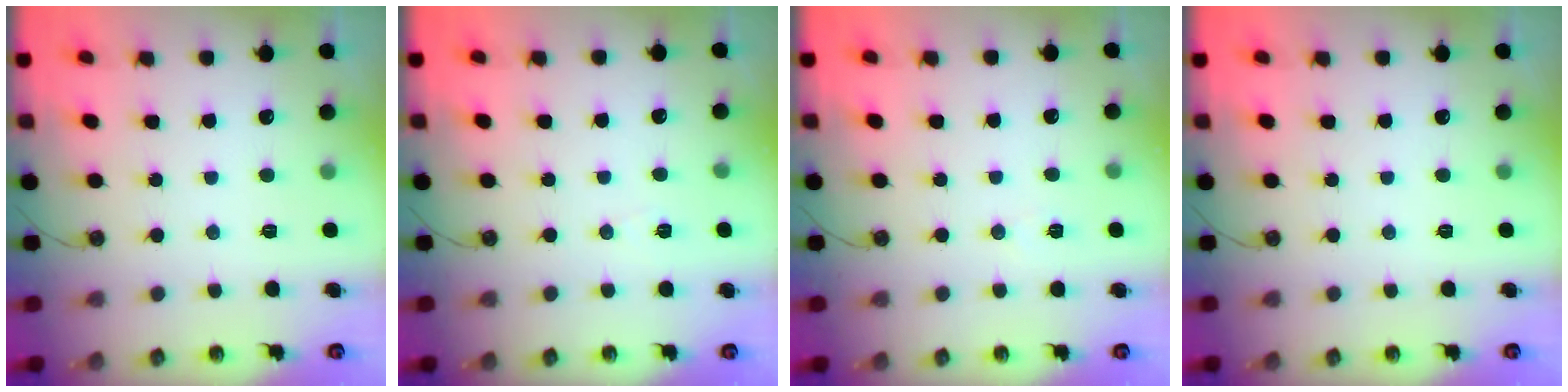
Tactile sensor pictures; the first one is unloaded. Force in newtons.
{"total": 4.3, "press": 3.3, "slide": 2.8}
{"total": 5.4, "press": 3.0, "slide": 4.4}
{"total": 0.0}